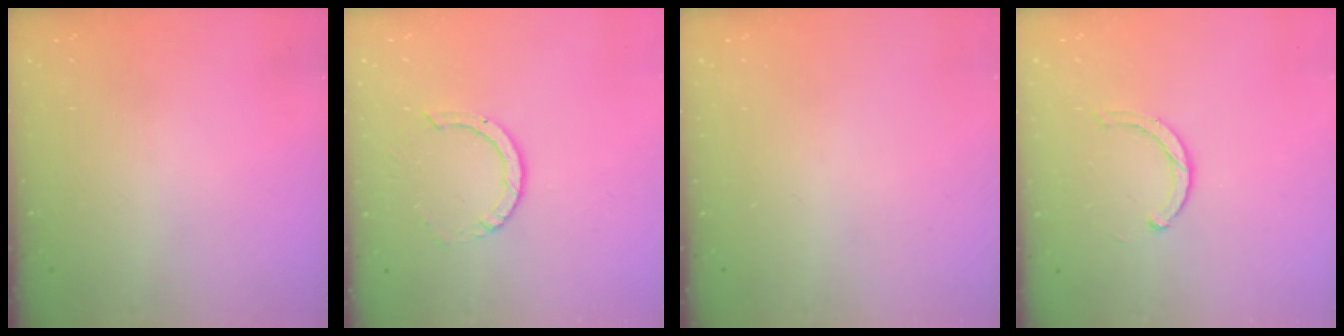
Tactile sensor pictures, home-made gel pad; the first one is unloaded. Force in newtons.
{"total": 4.0, "press": 4.0, "slide": 0.3}
{"total": 0.0}
{"total": 3.6, "press": 3.6, "slide": 0.6}